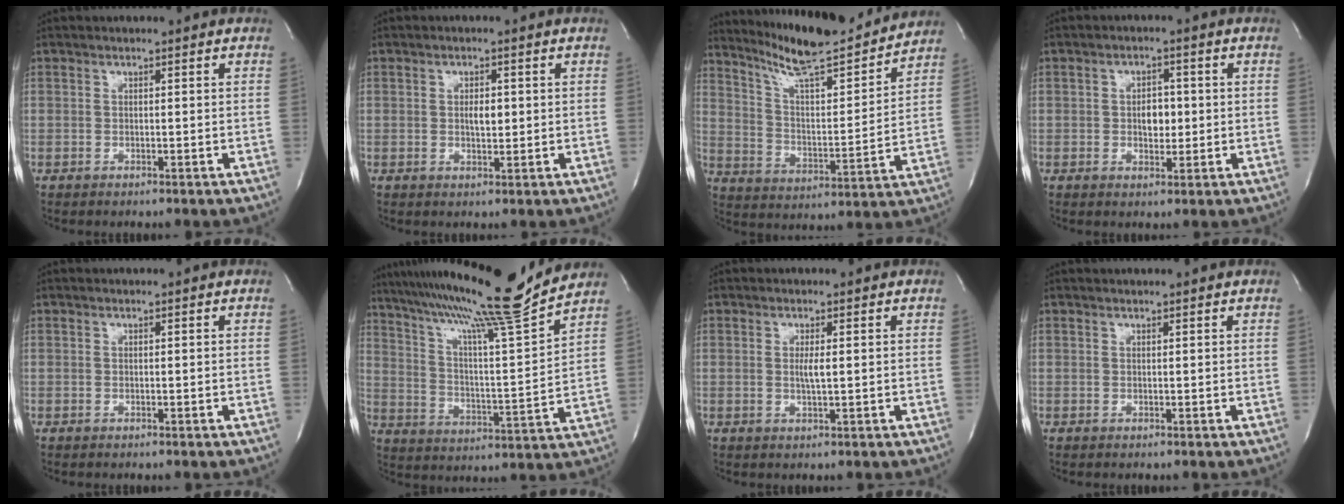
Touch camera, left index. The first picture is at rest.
{"total": 2.5, "force": [0.2, 1.1, 2.2], "torque": [-0.038, -0.002, 0.004]}
{"total": 18.6, "force": [16.7, 1.7, 8.0], "torque": [-0.134, -0.013, 0.262]}
{"total": 3.6, "force": [-0.1, 2.2, 2.9], "torque": [-0.041, 0.003, 0.002]}
{"total": 0.0}
{"total": 20.3, "force": [17.7, -1.6, 9.9], "torque": [-0.174, -0.029, 0.273]}
{"total": 2.0, "force": [0.2, 0.1, 2.0], "torque": [-0.041, -0.004, 0.002]}
{"total": 1.4, "force": [1.3, 0.0, 0.4], "torque": [-0.008, 0.008, 0.018]}